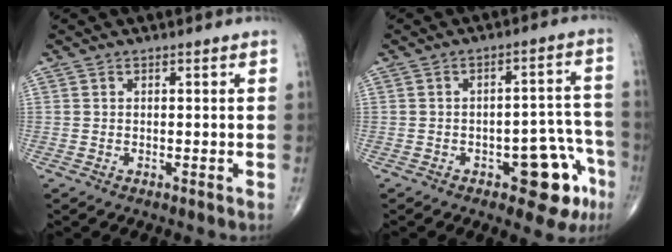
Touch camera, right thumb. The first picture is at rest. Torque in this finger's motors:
{"motor_torque": [1.42, 0.78, 0.46, -0.68, 0.03]}